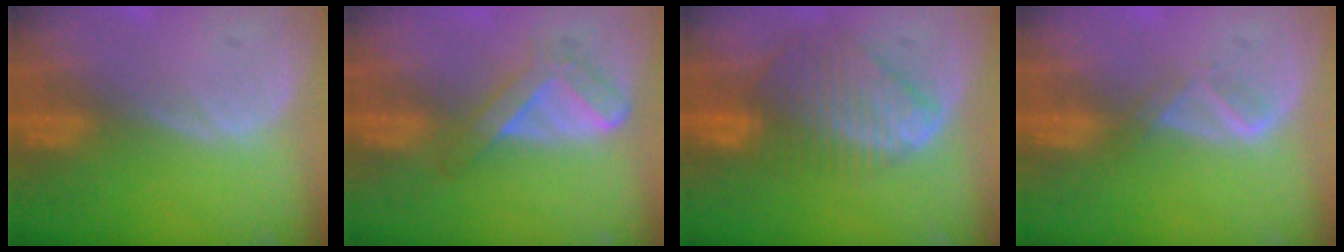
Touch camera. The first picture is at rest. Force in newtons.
{"total": 5.3, "press": 4.6, "slide": 2.6}
{"total": 8.7, "press": 7.7, "slide": 4.1}
{"total": 2.1, "press": 2.0, "slide": 0.6}